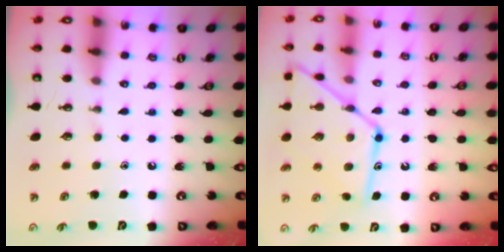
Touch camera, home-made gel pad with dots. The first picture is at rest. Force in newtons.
{"total": 15.8, "press": 15.7, "slide": 1.2}